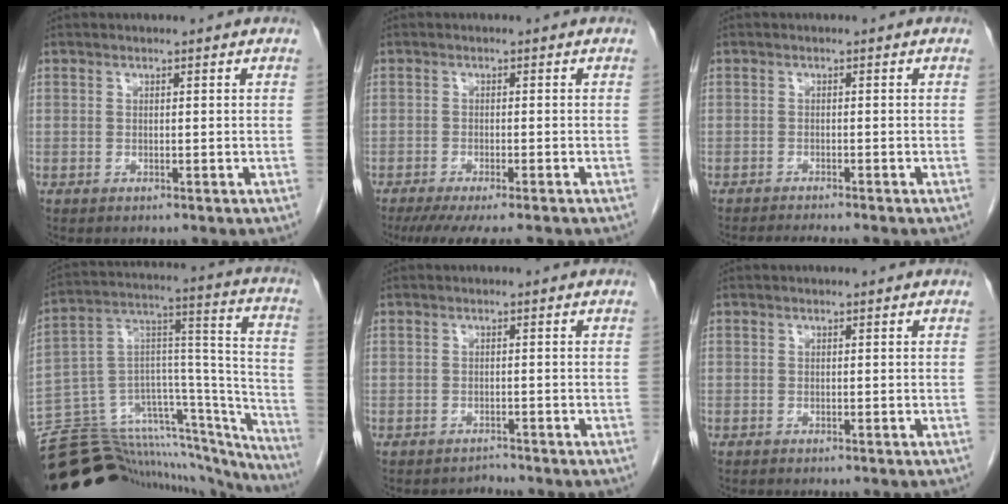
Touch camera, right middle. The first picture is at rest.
{"total": 10.3, "force": [-8.8, 1.1, 5.3], "torque": [-0.066, -0.022, -0.122]}
{"total": 5.0, "force": [-4.5, -0.2, 2.1], "torque": [-0.027, -0.013, -0.067]}
{"total": 32.2, "force": [-29.0, 7.0, 12.1], "torque": [-0.135, 0.034, -0.422]}
{"total": 1.1, "force": [-1.0, 0.0, -0.5], "torque": [0.009, -0.008, -0.015]}
{"total": 0.0}